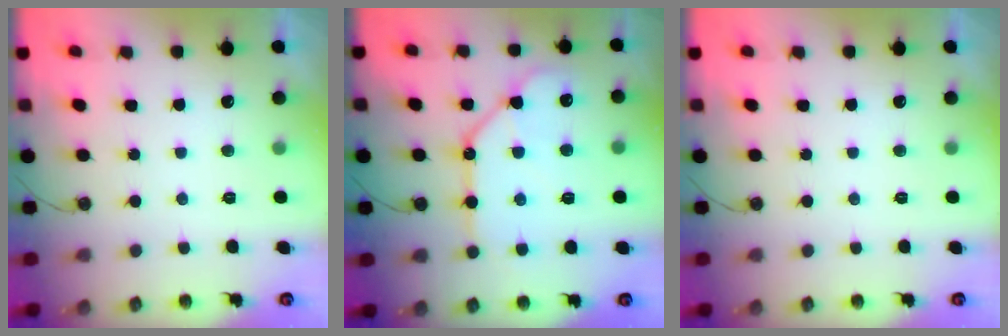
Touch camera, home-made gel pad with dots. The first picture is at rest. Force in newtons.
{"total": 14.5, "press": 14.4, "slide": 1.8}
{"total": 0.0}